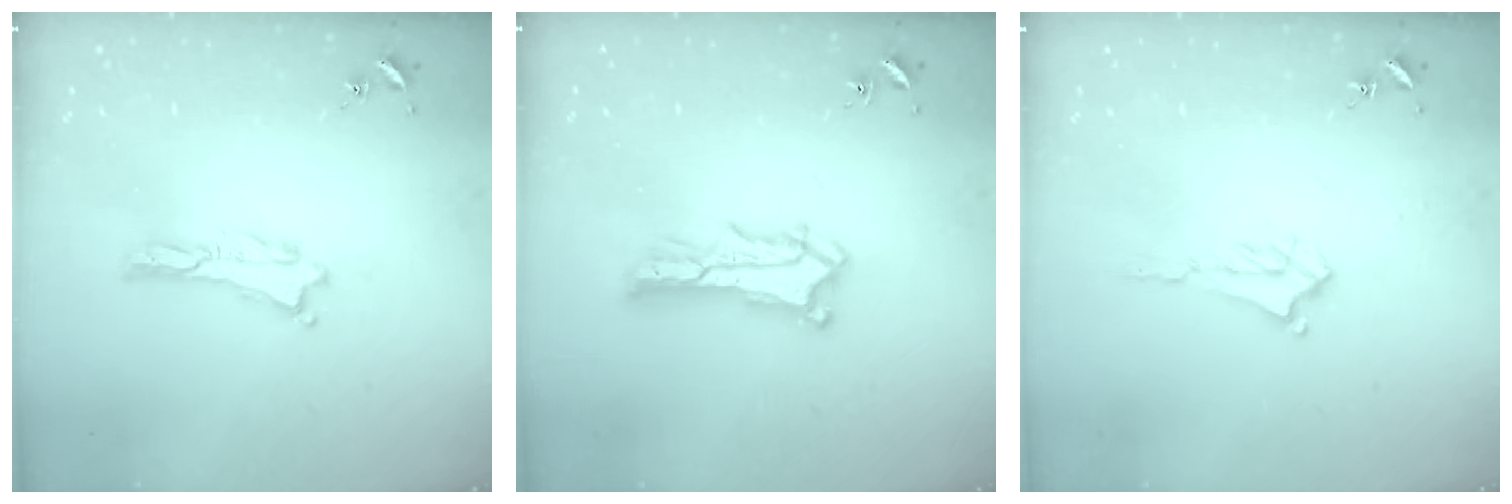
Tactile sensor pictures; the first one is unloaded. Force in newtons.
{"total": 4.6, "press": 4.6, "slide": 0.4}
{"total": 2.4, "press": 2.4, "slide": 0.4}